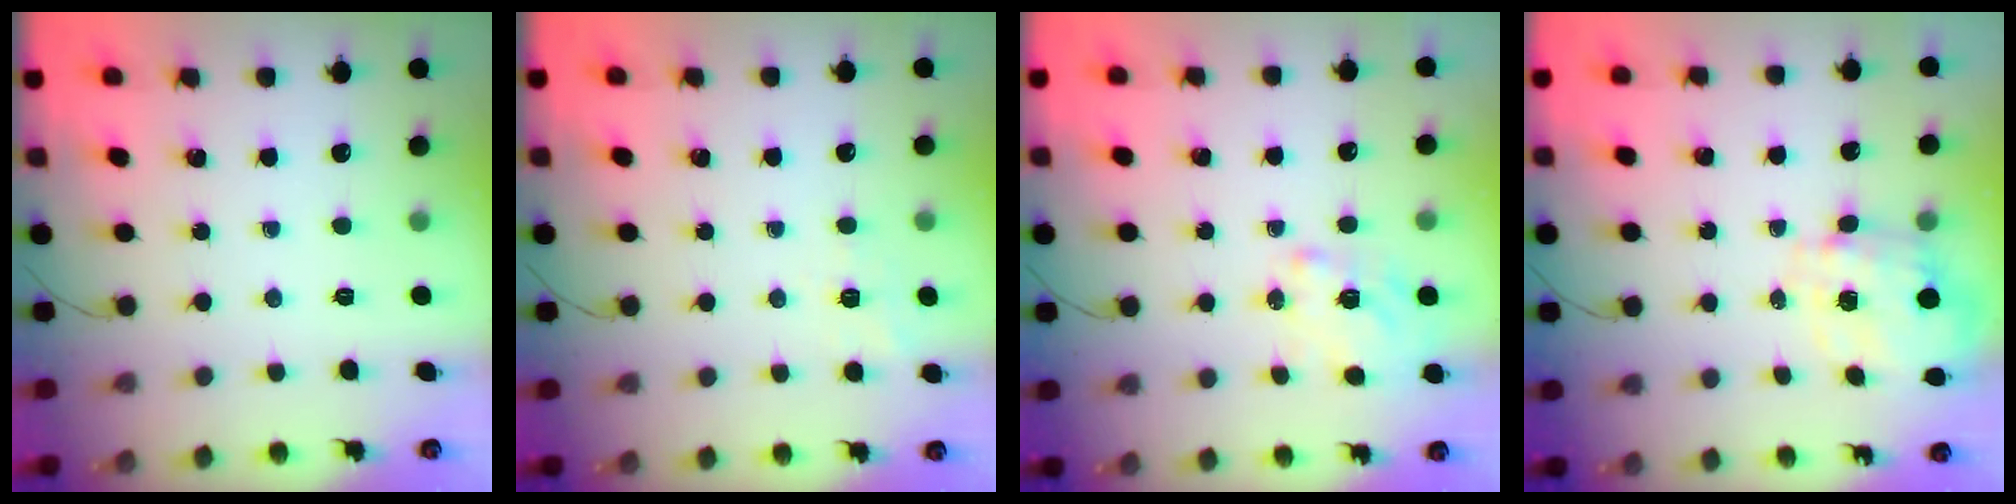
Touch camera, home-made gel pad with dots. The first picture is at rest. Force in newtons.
{"total": 1.6, "press": 0.2, "slide": 1.6}
{"total": 2.3, "press": 2.3, "slide": 0.4}
{"total": 3.0, "press": 2.7, "slide": 1.2}